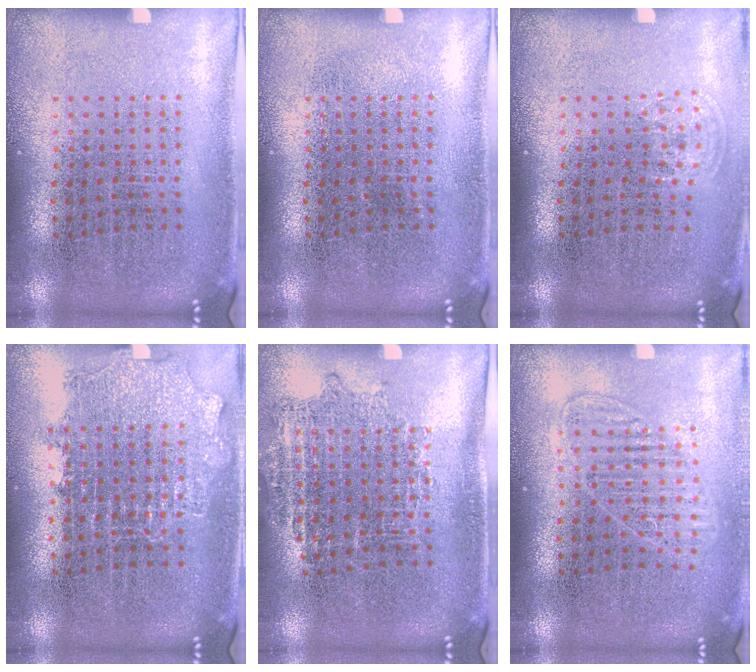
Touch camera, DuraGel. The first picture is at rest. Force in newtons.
{"total": 0.0}
{"total": 0.8, "press": 0.6, "slide": 0.5}
{"total": 1.0, "press": 1.0, "slide": 0.2}
{"total": 0.9, "press": 0.8, "slide": 0.3}
{"total": 1.4, "press": 1.2, "slide": 0.7}